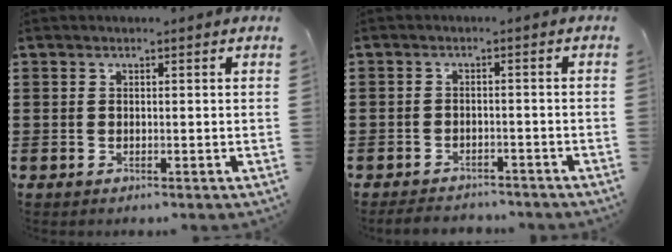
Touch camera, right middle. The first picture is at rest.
{"total": 2.7, "force": [-2.7, 0.5, -0.2], "torque": [-0.004, -0.002, -0.059]}